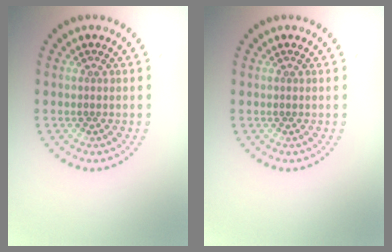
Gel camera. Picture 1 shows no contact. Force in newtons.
{"total": 0.0}